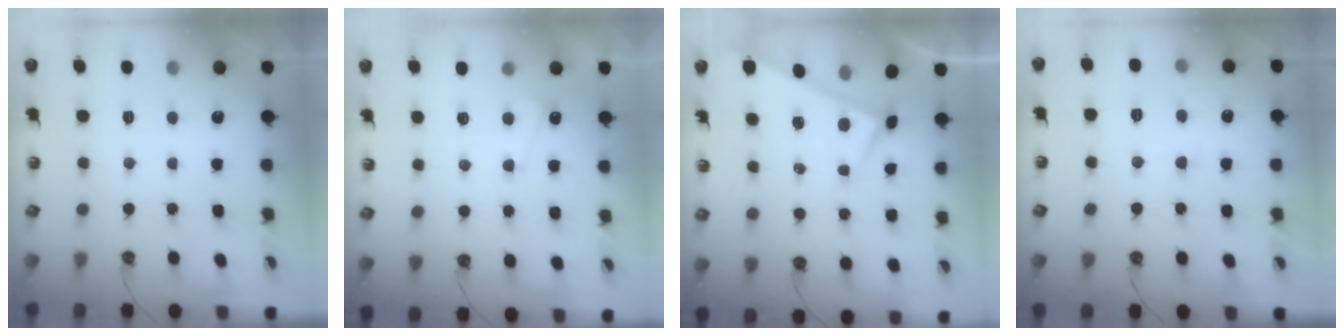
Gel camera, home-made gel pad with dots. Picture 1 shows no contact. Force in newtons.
{"total": 3.8, "press": 3.8, "slide": 0.5}
{"total": 0.0}
{"total": 0.6, "press": 0.4, "slide": 0.4}